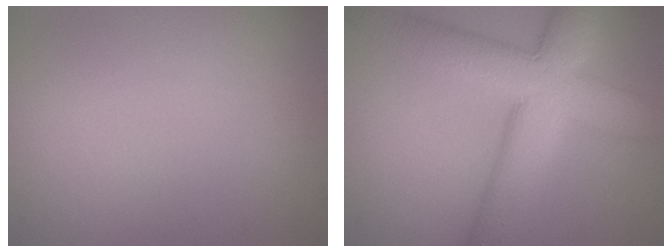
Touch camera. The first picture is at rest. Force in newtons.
{"total": 9.5, "press": 9.5, "slide": 0.5}